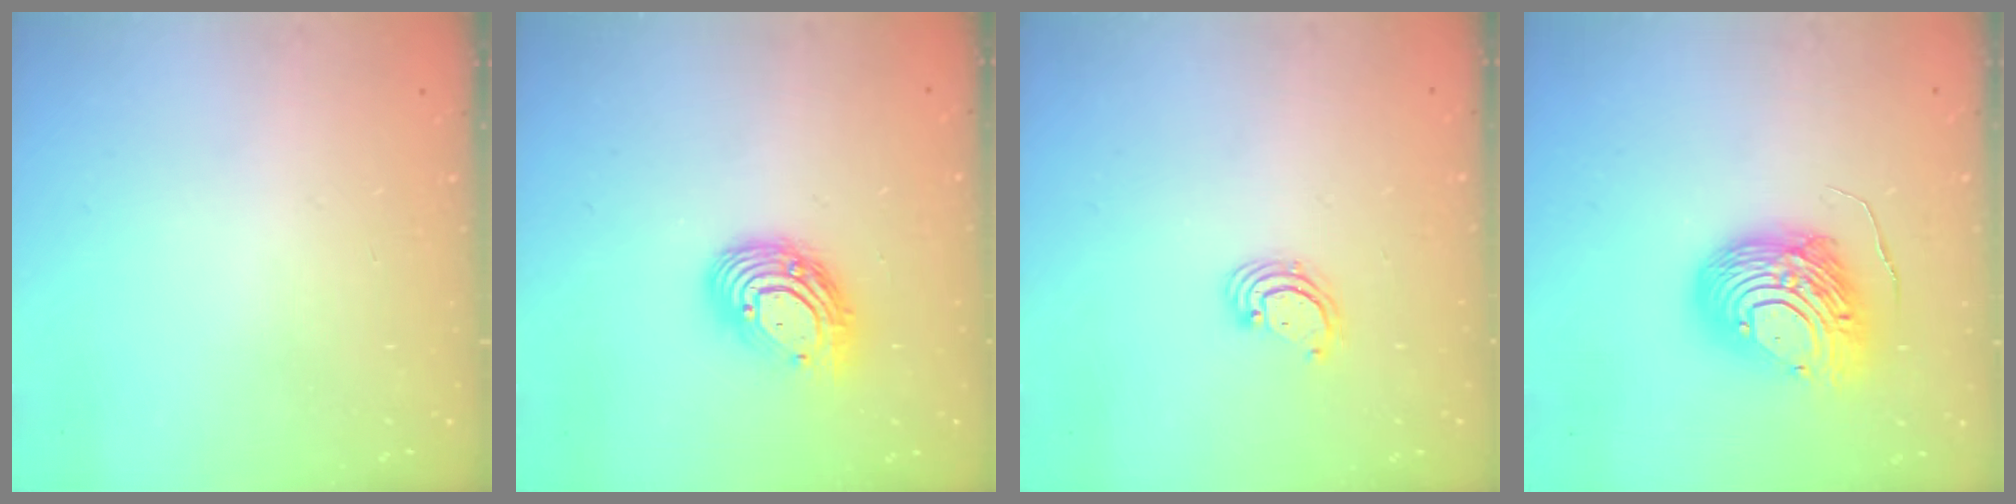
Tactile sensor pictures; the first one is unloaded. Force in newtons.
{"total": 11.8, "press": 11.8, "slide": 1.0}
{"total": 3.1, "press": 3.1, "slide": 0.1}
{"total": 13.8, "press": 13.7, "slide": 1.3}